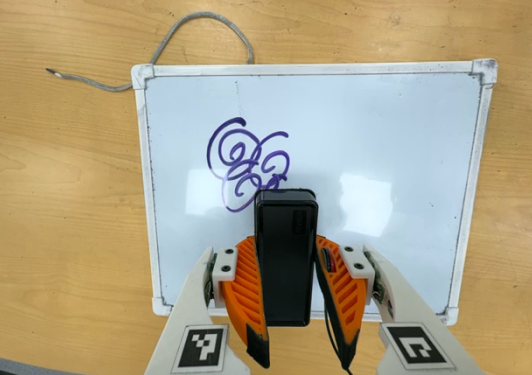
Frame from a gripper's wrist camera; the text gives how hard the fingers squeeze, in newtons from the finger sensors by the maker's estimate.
{"total": 4.6, "left": 3.1, "right": 6.0}